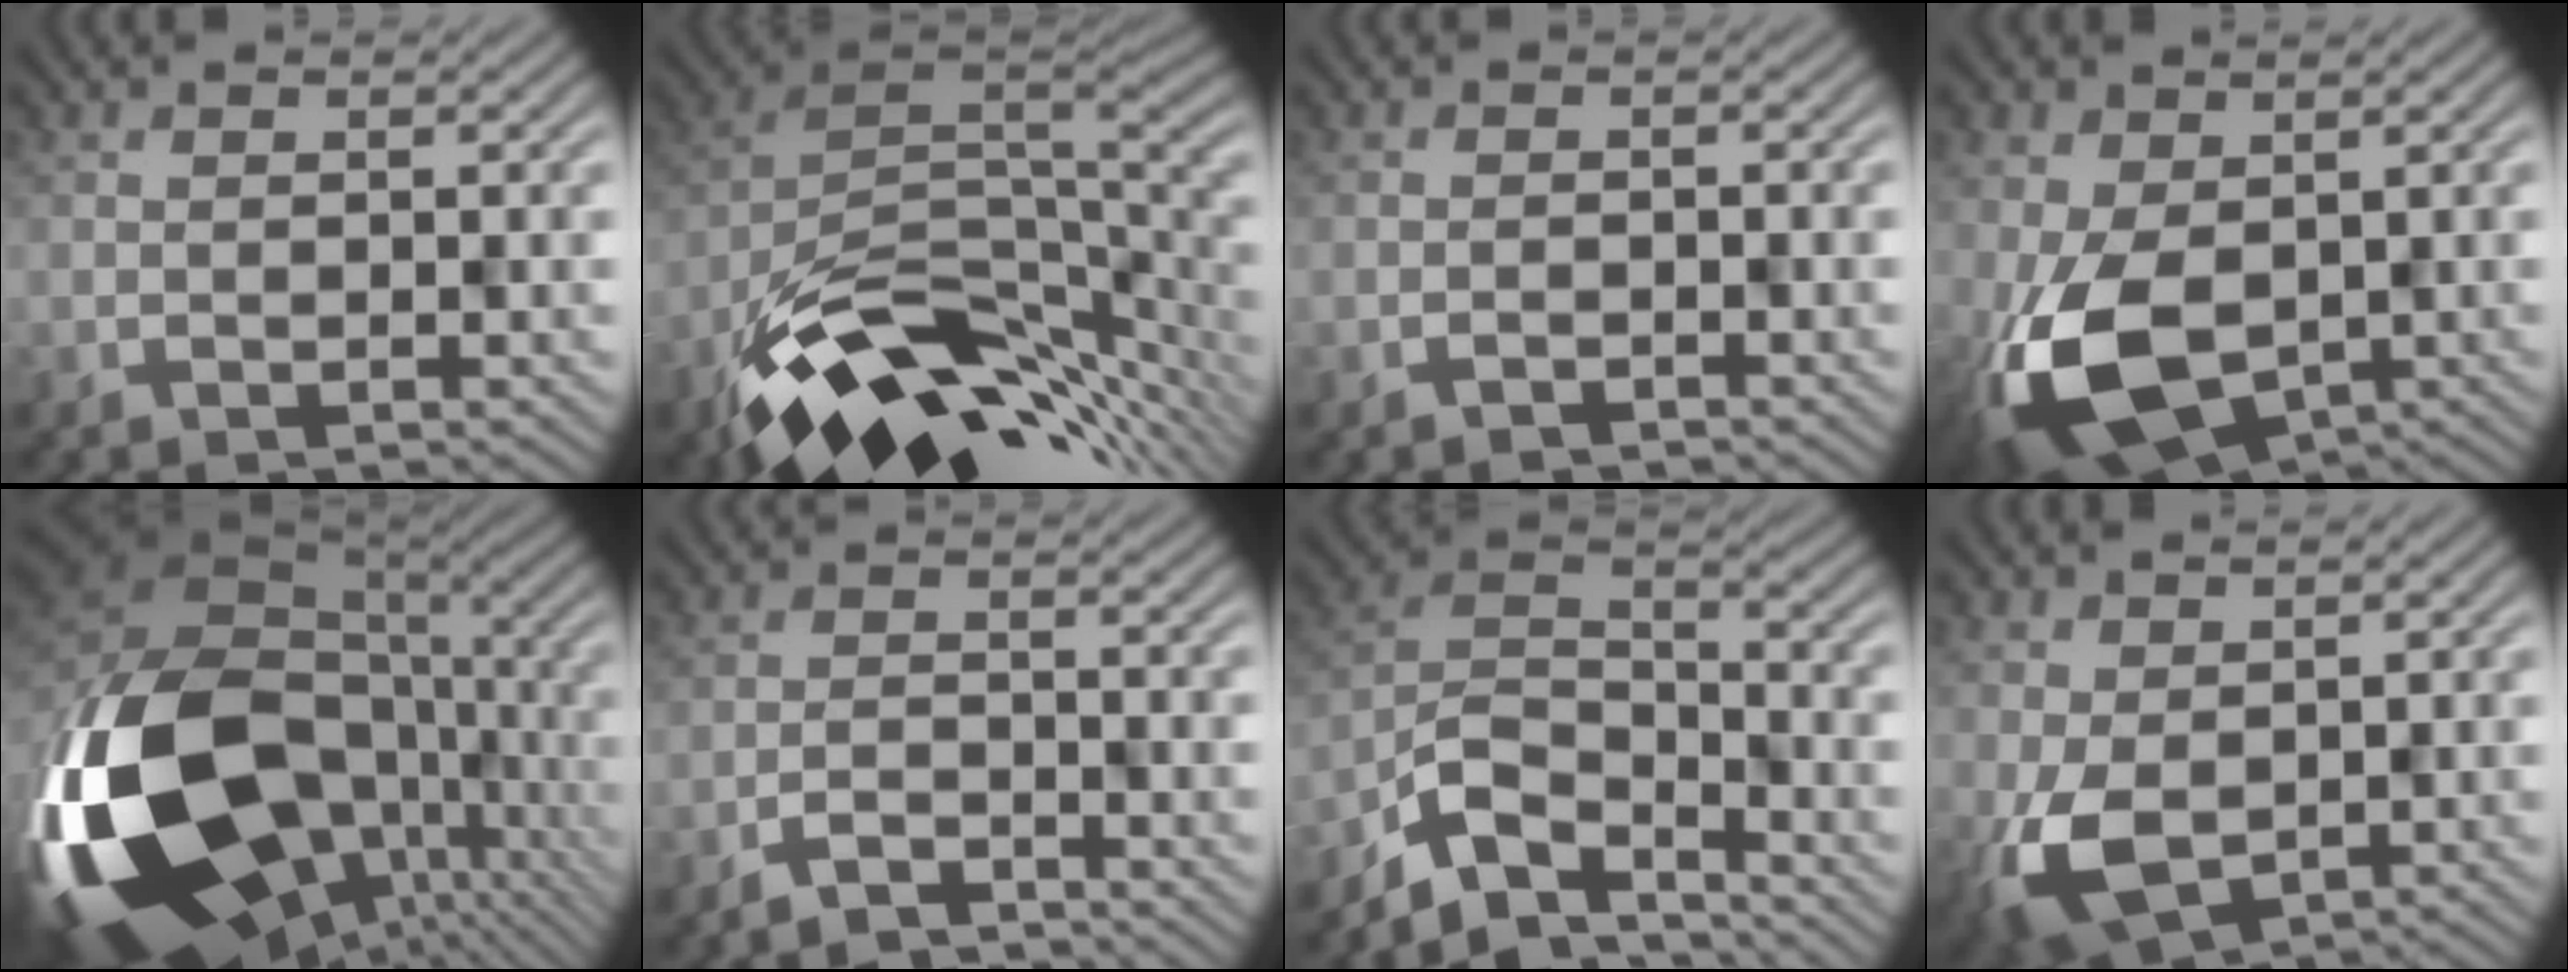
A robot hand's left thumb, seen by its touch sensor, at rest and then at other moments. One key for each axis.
{"total": 13.9, "fx": -6.5, "fy": 7.0, "fz": 10.1, "tx": -0.182, "ty": -0.018, "tz": -0.111}
{"total": 0.9, "fx": -0.9, "fy": 0.1, "fz": 0.2, "tx": -0.005, "ty": 0.002, "tz": -0.018}
{"total": 13.0, "fx": -3.5, "fy": 7.6, "fz": 10.0, "tx": -0.222, "ty": -0.038, "tz": -0.047}
{"total": 21.4, "fx": -4.8, "fy": 13.2, "fz": 16.1, "tx": -0.392, "ty": -0.067, "tz": -0.052}
{"total": 2.9, "fx": -2.7, "fy": 0.4, "fz": 0.9, "tx": -0.018, "ty": 0.003, "tz": -0.057}
{"total": 8.4, "fx": -6.6, "fy": 3.1, "fz": 4.2, "tx": -0.074, "ty": -0.001, "tz": -0.141}
{"total": 8.0, "fx": -1.5, "fy": 4.9, "fz": 6.1, "tx": -0.142, "ty": -0.020, "tz": -0.019}